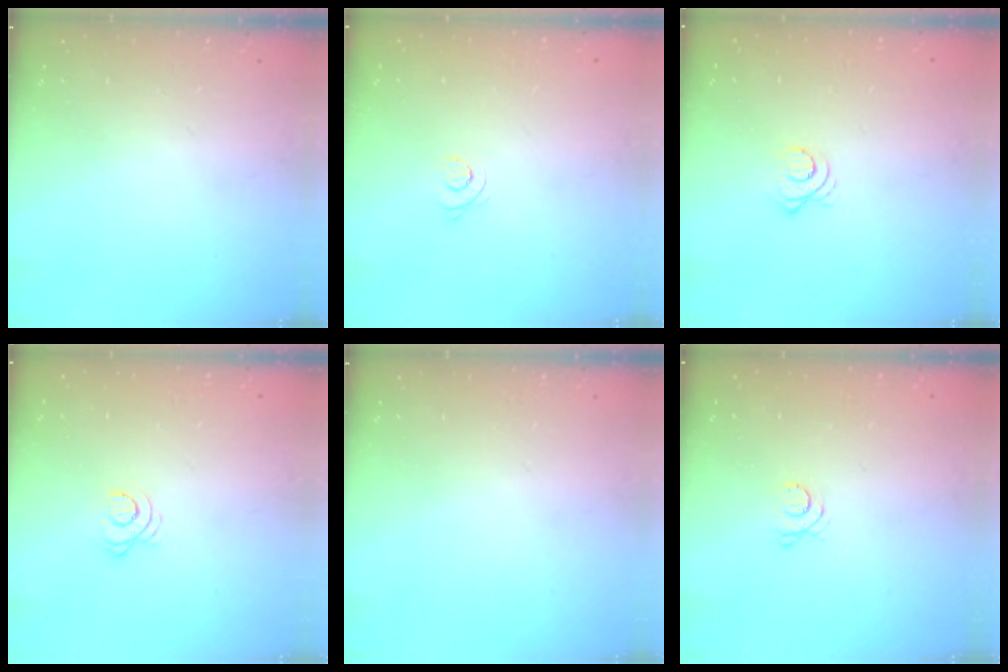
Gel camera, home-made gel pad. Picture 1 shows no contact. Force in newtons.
{"total": 2.5, "press": 2.5, "slide": 0.3}
{"total": 3.0, "press": 2.9, "slide": 0.3}
{"total": 2.9, "press": 2.9, "slide": 0.4}
{"total": 0.0}
{"total": 3.5, "press": 3.5, "slide": 0.5}